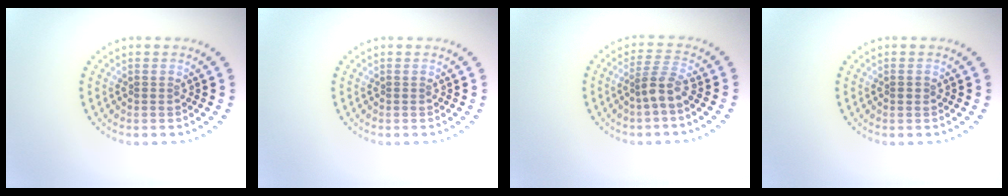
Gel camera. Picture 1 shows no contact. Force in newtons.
{"total": 0.0}
{"total": 2.5, "press": 1.9, "slide": 1.7}
{"total": 0.5, "press": 0.5, "slide": 0.0}